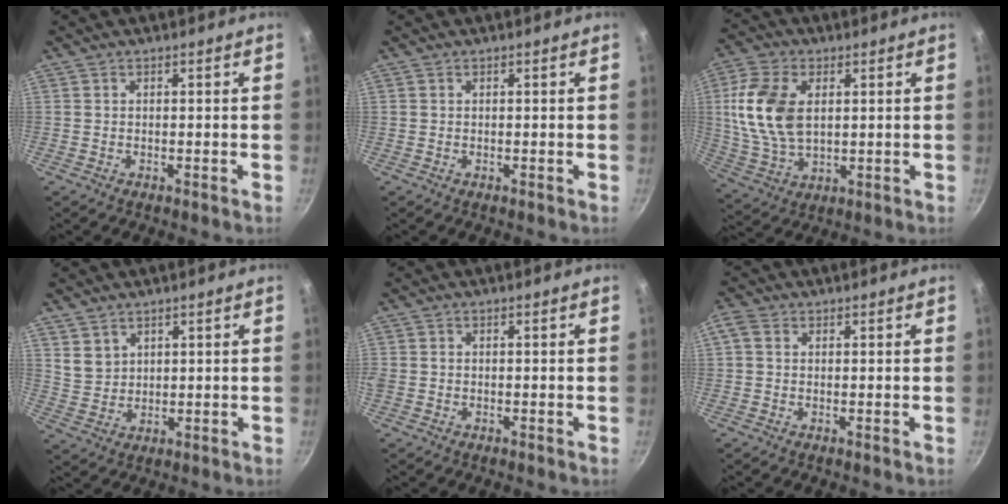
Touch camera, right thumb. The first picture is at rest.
{"total": 0.0}
{"total": 14.3, "force": [2.6, 8.8, 11.0], "torque": [-0.207, -0.006, 0.053]}
{"total": 4.3, "force": [2.4, 3.3, 1.4], "torque": [-0.007, -0.007, 0.055]}
{"total": 1.2, "force": [-0.4, 1.0, 0.5], "torque": [-0.011, 0.000, -0.009]}
{"total": 2.4, "force": [0.6, 1.9, 1.4], "torque": [-0.035, 0.011, 0.008]}